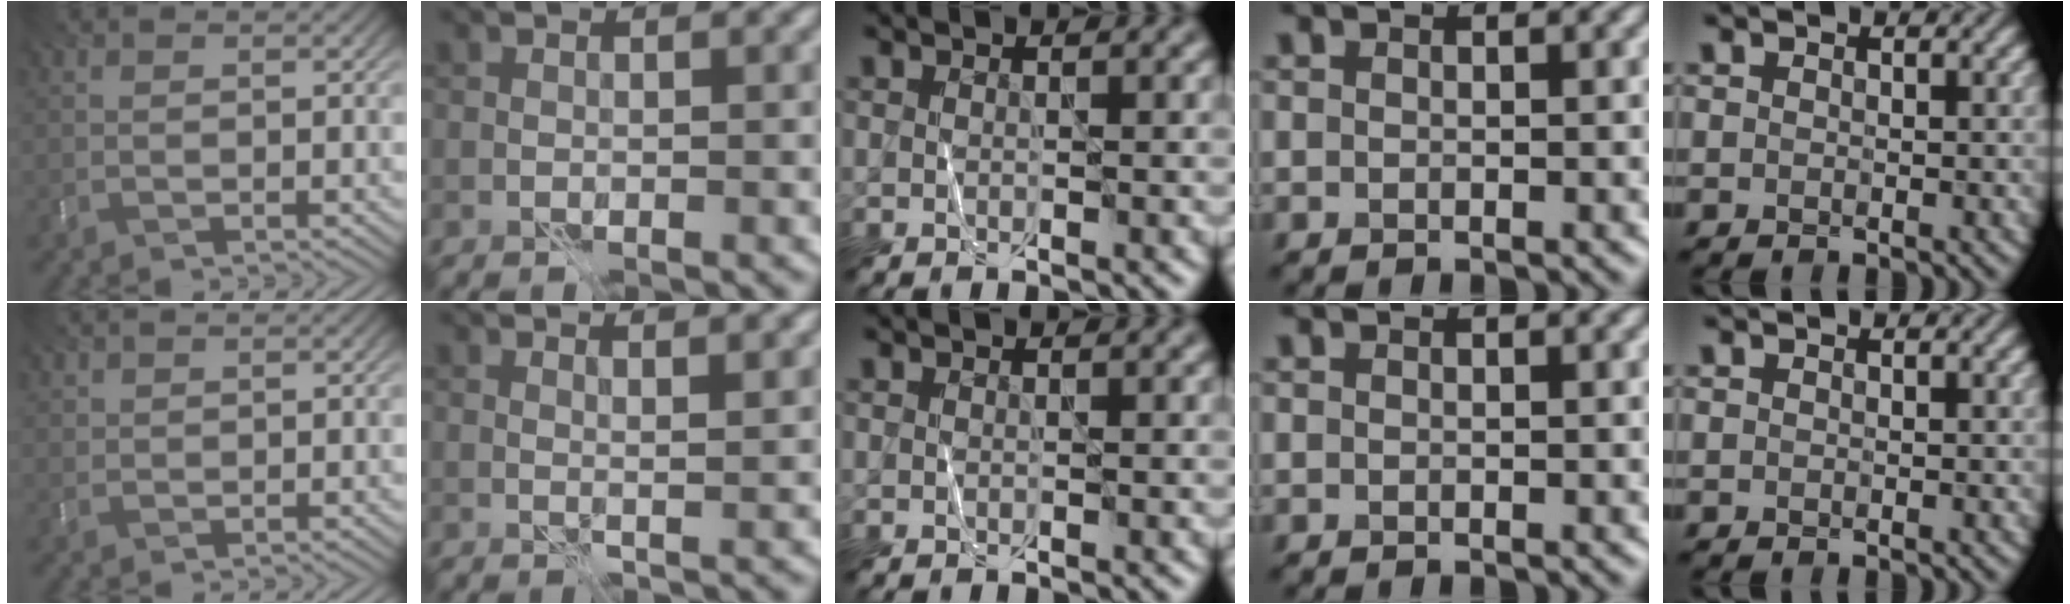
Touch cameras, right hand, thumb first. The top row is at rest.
{"thumb": {"total": 1.2, "force": [1.0, 0.6, 0.2], "torque": [-0.007, -0.001, 0.022]}, "index": {"total": 2.3, "force": [1.5, 0.5, 1.7], "torque": [-0.020, 0.004, 0.010]}}